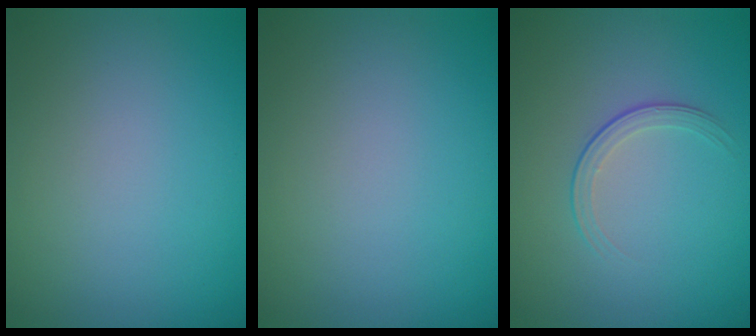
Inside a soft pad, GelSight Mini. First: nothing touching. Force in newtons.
{"total": 0.0}
{"total": 1.7, "press": 0.9, "slide": 1.4}